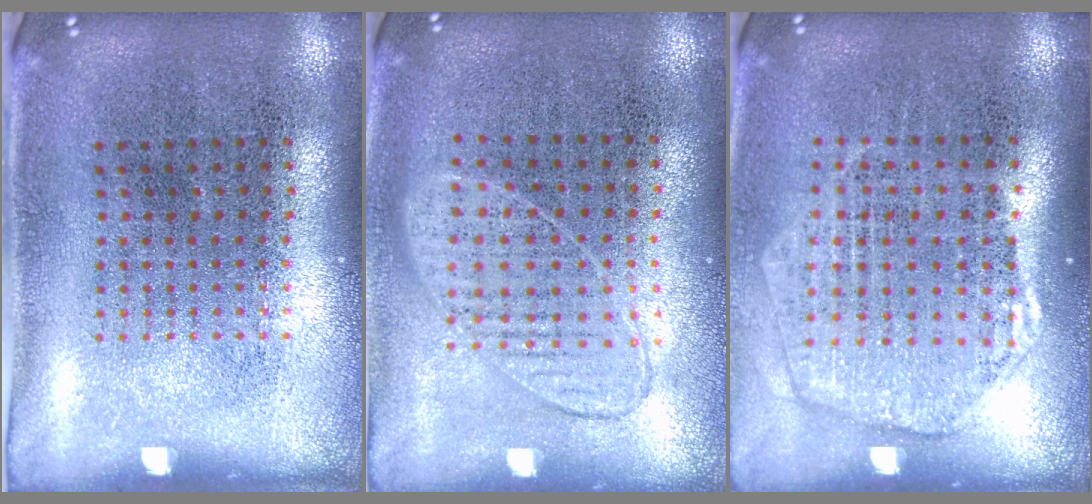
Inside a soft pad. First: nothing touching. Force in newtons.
{"total": 0.9, "press": 0.9, "slide": 0.3}
{"total": 1.9, "press": 1.7, "slide": 0.8}